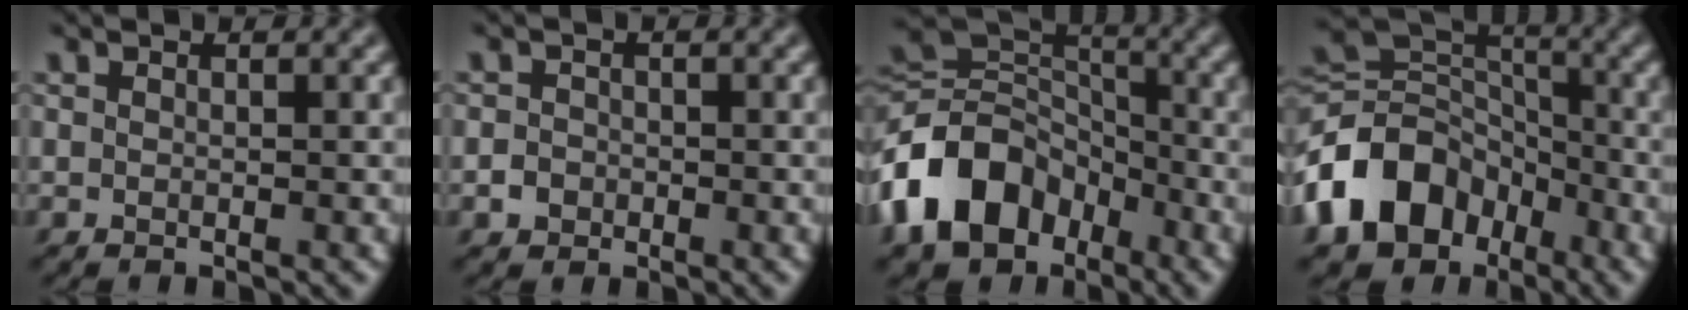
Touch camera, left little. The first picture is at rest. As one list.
[{"total": 1.6, "force": [-0.6, 1.4, 0.4], "torque": [0.006, 0.003, -0.014]}, {"total": 11.0, "force": [-5.2, 7.8, 5.8], "torque": [-0.122, 0.003, -0.113]}, {"total": 10.5, "force": [-5.0, 7.7, 5.1], "torque": [-0.105, 0.005, -0.109]}]